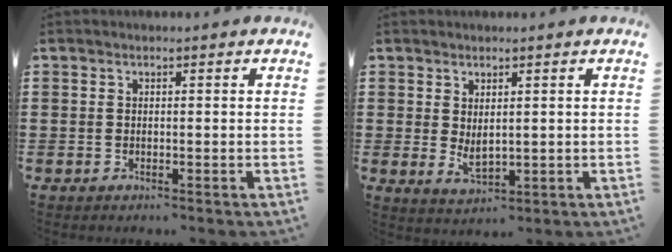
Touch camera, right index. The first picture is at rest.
{"total": 2.5, "force": [0.8, 1.2, 2.1], "torque": [-0.040, -0.001, 0.017]}